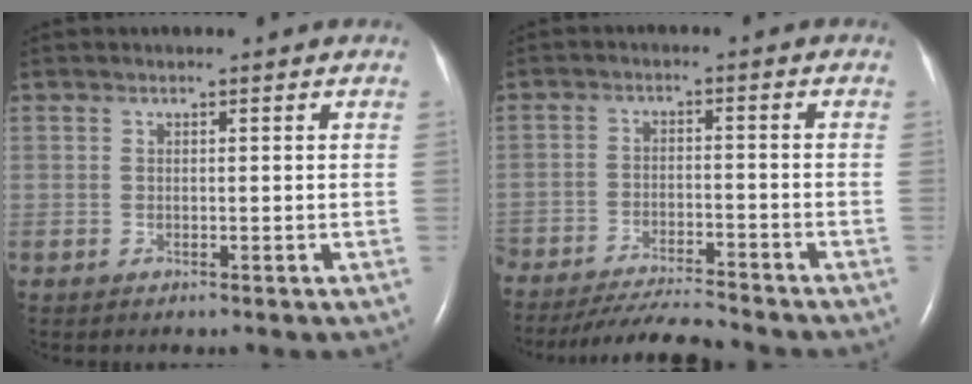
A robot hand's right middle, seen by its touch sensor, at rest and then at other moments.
{"total": 9.6, "force": [-9.2, 0.1, 2.8], "torque": [-0.042, -0.018, -0.153]}